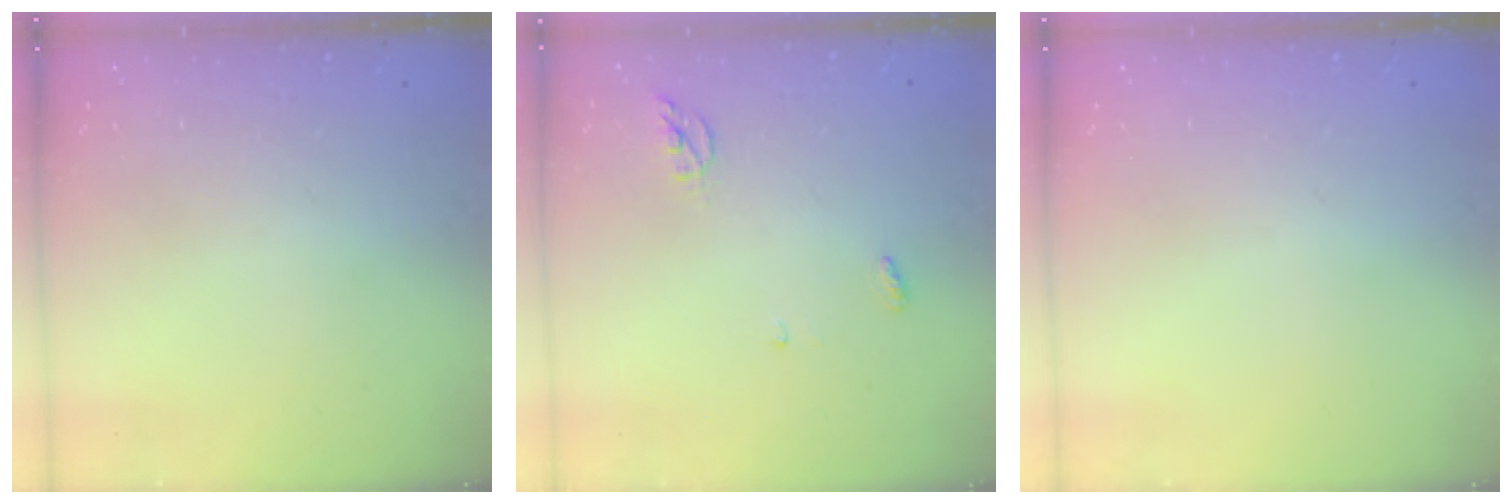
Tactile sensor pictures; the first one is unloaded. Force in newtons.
{"total": 4.9, "press": 4.9, "slide": 0.2}
{"total": 0.0}